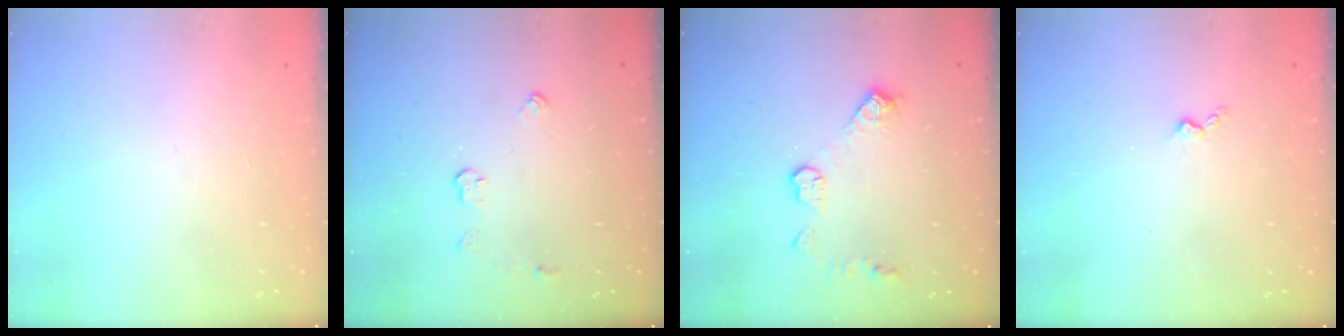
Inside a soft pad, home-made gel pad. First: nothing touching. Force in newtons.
{"total": 4.3, "press": 4.2, "slide": 0.7}
{"total": 8.6, "press": 8.6, "slide": 0.4}
{"total": 2.9, "press": 2.9, "slide": 0.5}